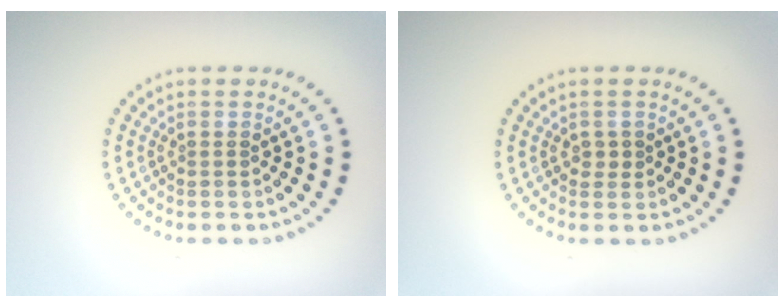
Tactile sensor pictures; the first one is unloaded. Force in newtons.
{"total": 1.0, "press": 0.9, "slide": 0.3}